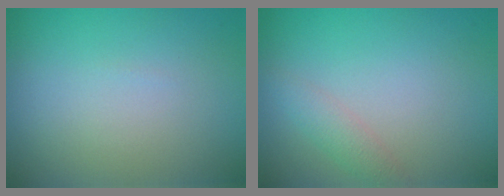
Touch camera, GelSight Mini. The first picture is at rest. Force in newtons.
{"total": 1.5, "press": 1.5, "slide": 0.0}